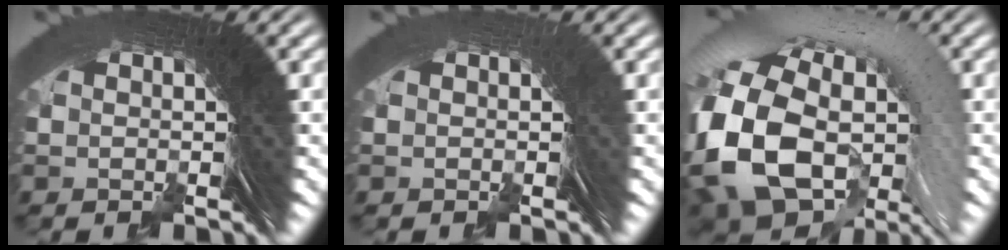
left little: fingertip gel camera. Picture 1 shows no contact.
{"total": 2.0, "force": [0.3, -0.8, -1.8], "torque": [0.030, 0.009, 0.003]}
{"total": 17.1, "force": [-2.1, -2.2, -16.8], "torque": [0.169, -0.001, -0.040]}